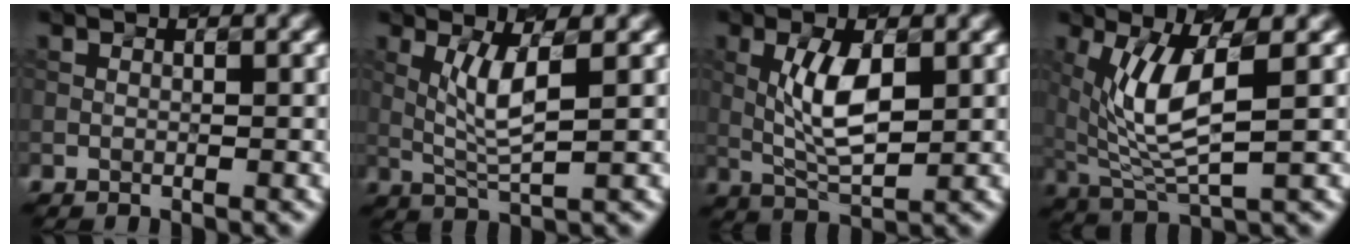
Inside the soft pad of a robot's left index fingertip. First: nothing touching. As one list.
[{"total": 3.4, "force": [0.8, 0.4, 3.3], "torque": [-0.079, -0.002, 0.035]}, {"total": 4.7, "force": [0.6, 1.7, 4.4], "torque": [-0.097, 0.003, 0.022]}, {"total": 6.2, "force": [1.4, 1.8, 5.7], "torque": [-0.134, -0.009, 0.045]}]